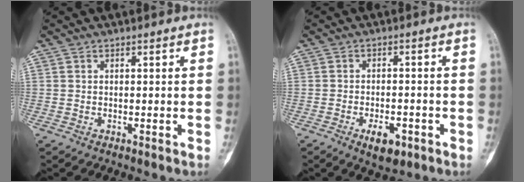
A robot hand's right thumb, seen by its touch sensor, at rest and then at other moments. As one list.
[{"total": 5.5, "force": [-2.7, 2.7, 4.0], "torque": [-0.056, 0.009, -0.035]}]